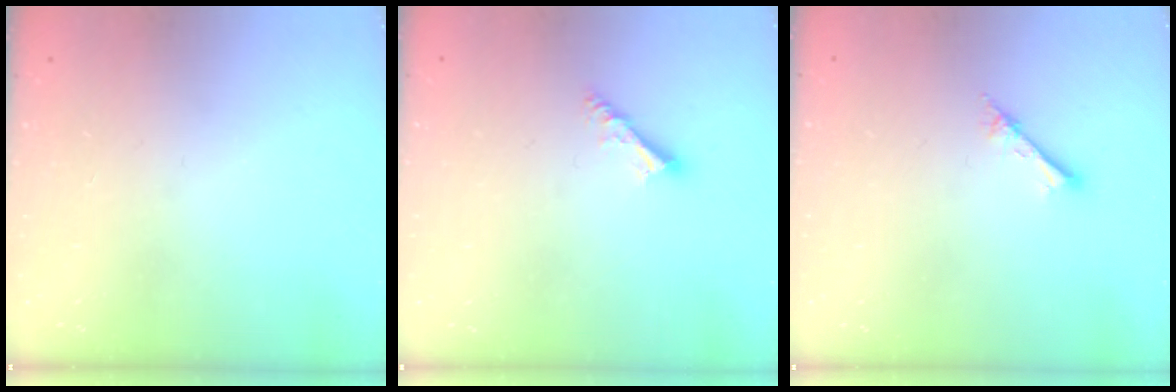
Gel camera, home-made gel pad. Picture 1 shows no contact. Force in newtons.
{"total": 4.4, "press": 4.4, "slide": 0.1}
{"total": 2.4, "press": 2.4, "slide": 0.3}